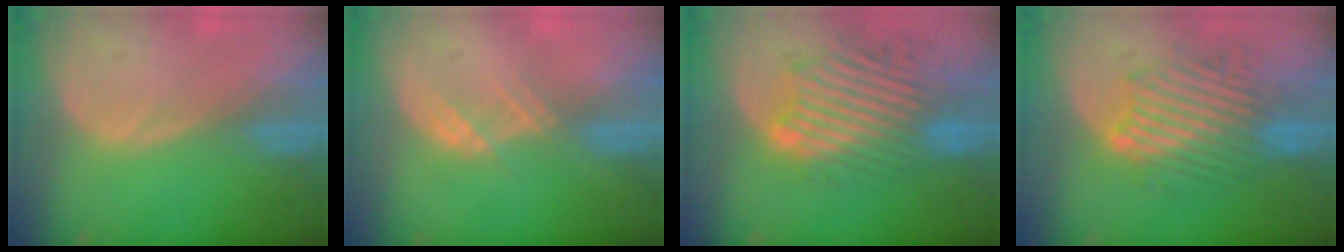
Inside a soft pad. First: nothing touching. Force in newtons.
{"total": 2.3, "press": 2.3, "slide": 0.2}
{"total": 11.1, "press": 10.3, "slide": 4.0}
{"total": 9.3, "press": 9.3, "slide": 0.9}